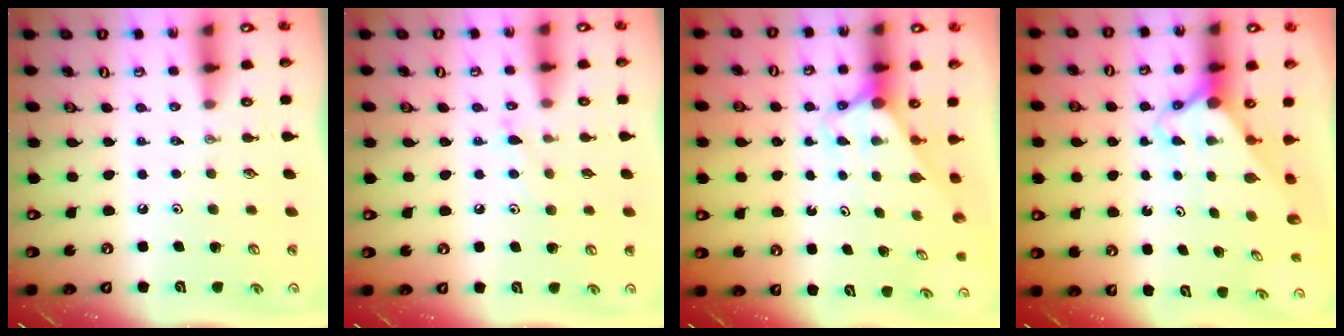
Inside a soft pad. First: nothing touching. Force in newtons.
{"total": 9.1, "press": 9.1, "slide": 0.6}
{"total": 2.7, "press": 2.7, "slide": 0.0}
{"total": 3.1, "press": 3.0, "slide": 0.3}